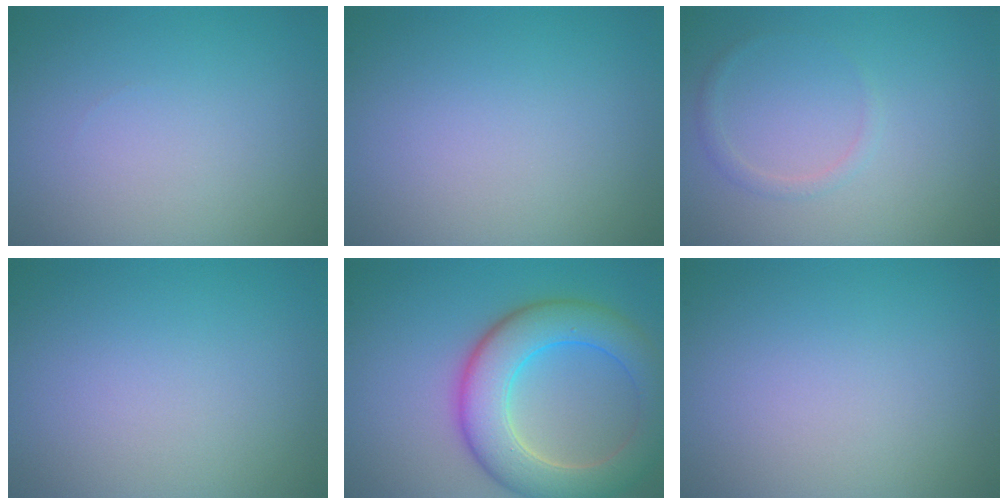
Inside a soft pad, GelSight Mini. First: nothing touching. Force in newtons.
{"total": 0.0}
{"total": 0.9, "press": 0.9, "slide": 0.1}
{"total": 0.0}
{"total": 8.0, "press": 8.0, "slide": 0.4}
{"total": 0.0}